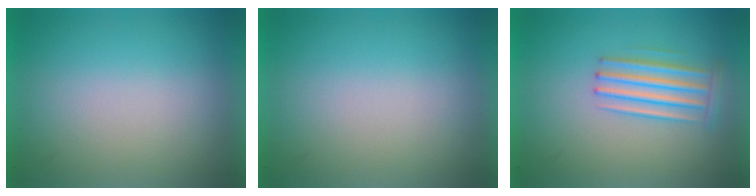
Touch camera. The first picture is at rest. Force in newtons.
{"total": 0.0}
{"total": 2.9}